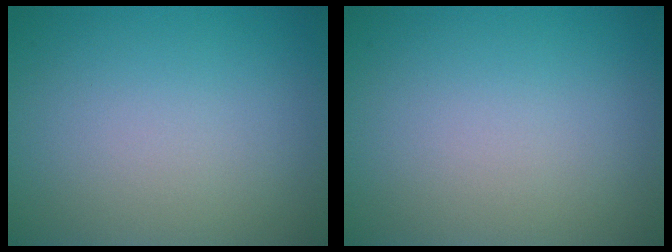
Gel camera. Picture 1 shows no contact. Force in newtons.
{"total": 0.0}